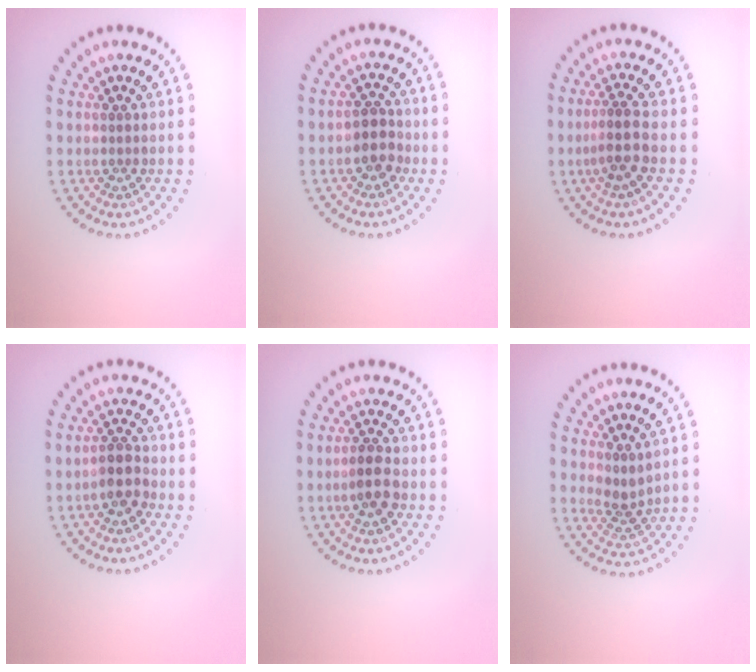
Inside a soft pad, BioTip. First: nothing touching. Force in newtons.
{"total": 2.5, "press": 2.3, "slide": 1.0}
{"total": 2.7, "press": 2.2, "slide": 1.6}
{"total": 2.5, "press": 2.3, "slide": 1.0}
{"total": 2.7, "press": 2.6, "slide": 0.7}
{"total": 2.1, "press": 1.6, "slide": 1.3}